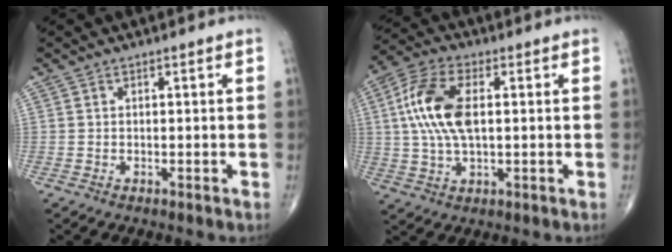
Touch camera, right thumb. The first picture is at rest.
{"total": 12.8, "force": [1.8, 6.3, 11.0], "torque": [-0.237, 0.013, 0.033]}